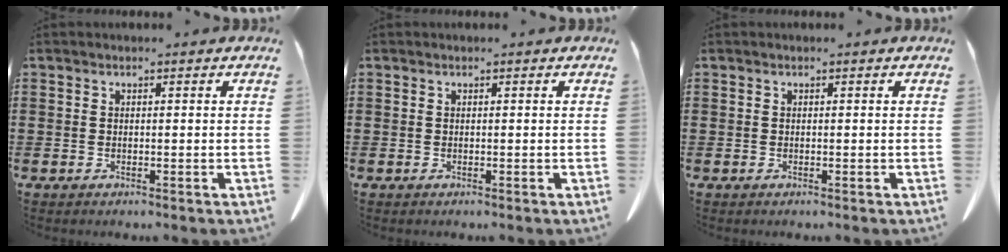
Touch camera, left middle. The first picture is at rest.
{"total": 0.0}
{"total": 0.0}